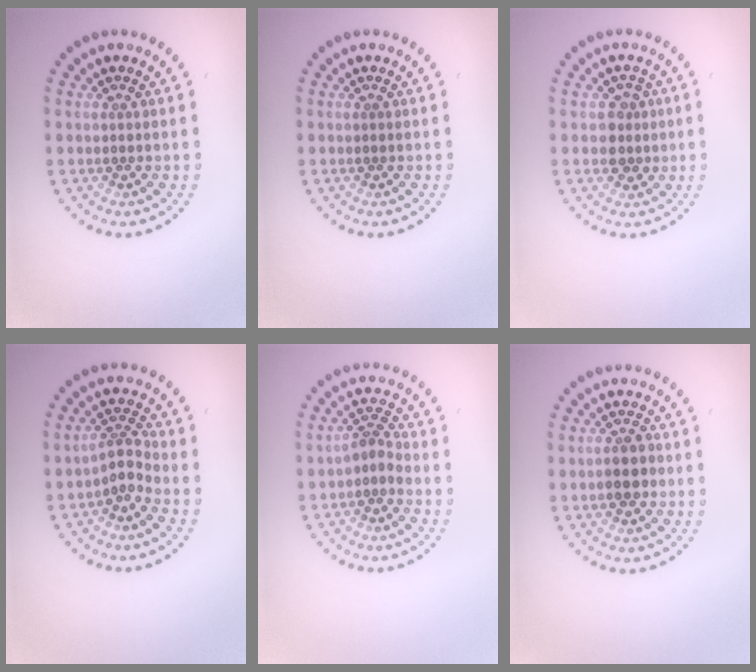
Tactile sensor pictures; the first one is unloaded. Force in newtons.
{"total": 0.0}
{"total": 2.1, "press": 1.9, "slide": 1.0}
{"total": 2.2, "press": 1.5, "slide": 1.6}
{"total": 1.8, "press": 1.3, "slide": 1.1}
{"total": 2.2, "press": 2.2, "slide": 0.4}